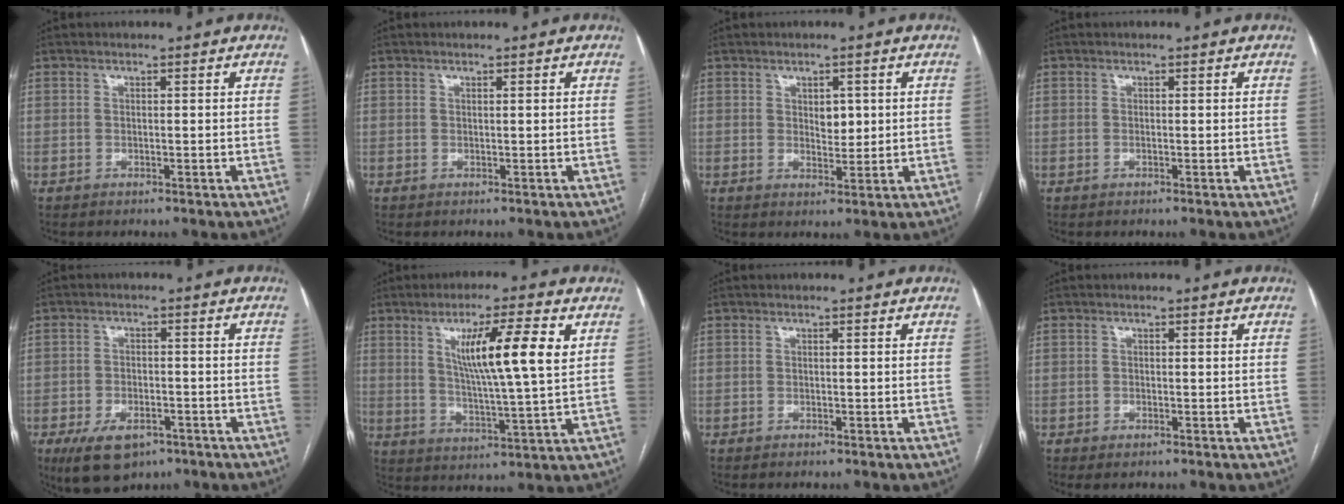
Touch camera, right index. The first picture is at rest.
{"total": 0.0}
{"total": 3.0, "force": [0.8, 1.8, 2.3], "torque": [-0.029, -0.004, 0.014]}
{"total": 0.0}
{"total": 8.1, "force": [-4.9, 4.3, 4.8], "torque": [-0.084, -0.006, -0.070]}
{"total": 12.0, "force": [4.1, 0.2, 11.2], "torque": [-0.189, 0.000, 0.065]}
{"total": 0.6, "force": [-0.5, 0.1, 0.3], "torque": [-0.011, -0.002, -0.007]}
{"total": 1.2, "force": [-0.7, 0.5, 0.8], "torque": [-0.010, -0.001, -0.003]}